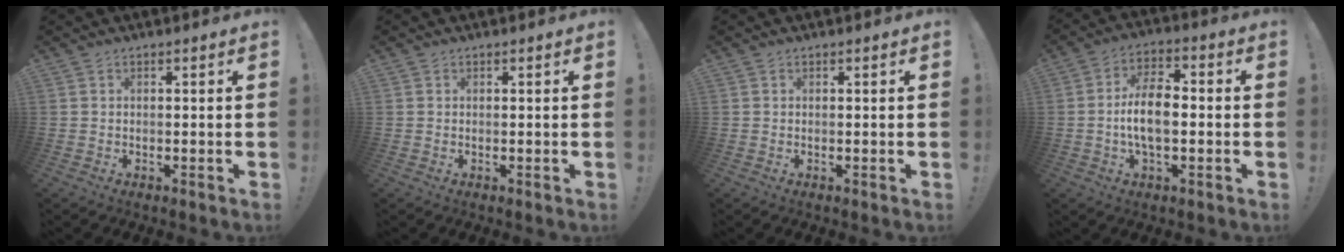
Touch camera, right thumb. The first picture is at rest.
{"total": 0.0}
{"total": 0.0}
{"total": 10.3, "force": [-1.6, 5.3, 8.7], "torque": [-0.156, 0.006, -0.031]}